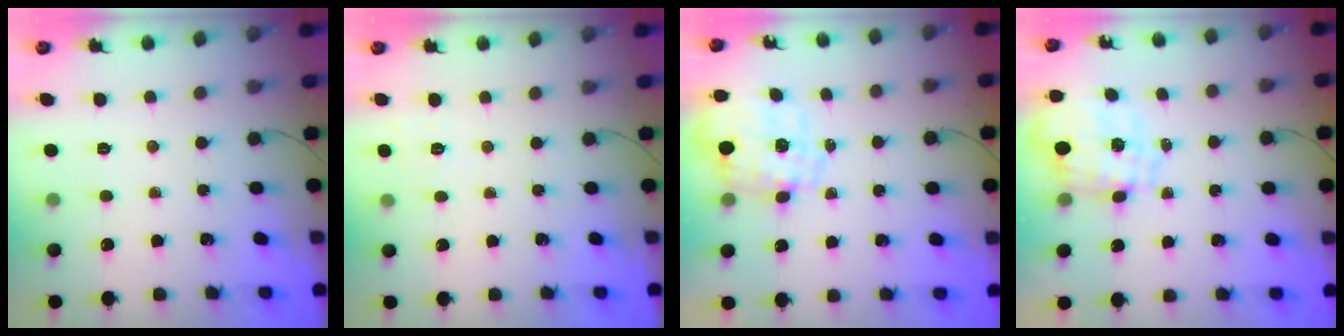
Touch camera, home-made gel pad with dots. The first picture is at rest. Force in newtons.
{"total": 2.8, "press": 2.4, "slide": 1.5}
{"total": 2.9, "press": 2.7, "slide": 1.0}
{"total": 1.7, "press": 1.6, "slide": 0.6}